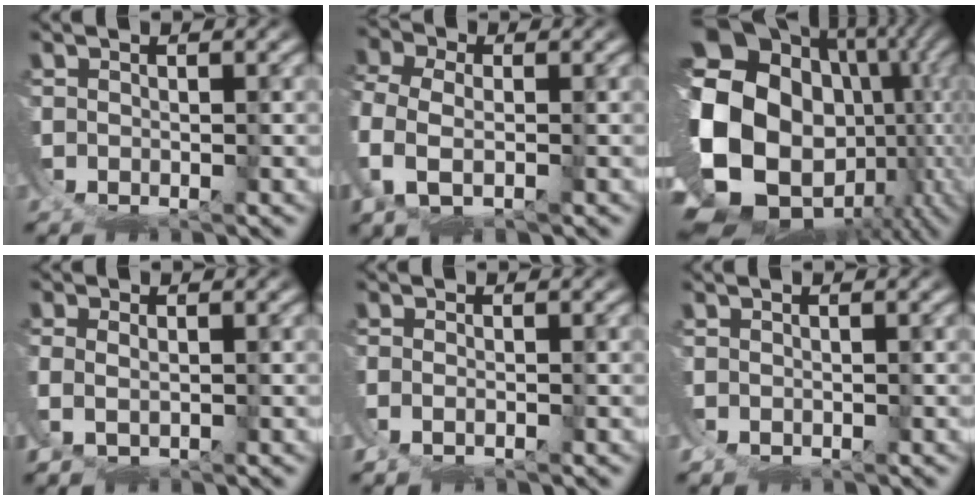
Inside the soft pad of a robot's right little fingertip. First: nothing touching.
{"total": 3.7, "force": [0.7, 2.4, 2.7], "torque": [-0.094, -0.013, 0.015]}
{"total": 27.4, "force": [-3.1, 20.7, 17.7], "torque": [-0.335, -0.059, -0.036]}
{"total": 2.7, "force": [0.6, 2.1, 1.5], "torque": [-0.051, -0.013, 0.018]}
{"total": 0.9, "force": [0.0, 0.4, 0.8], "torque": [-0.021, -0.007, 0.004]}
{"total": 0.6, "force": [0.6, 0.2, -0.2], "torque": [-0.002, -0.001, 0.010]}